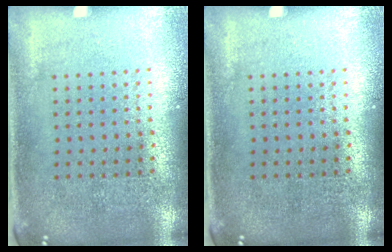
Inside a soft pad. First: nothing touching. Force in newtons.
{"total": 0.0}